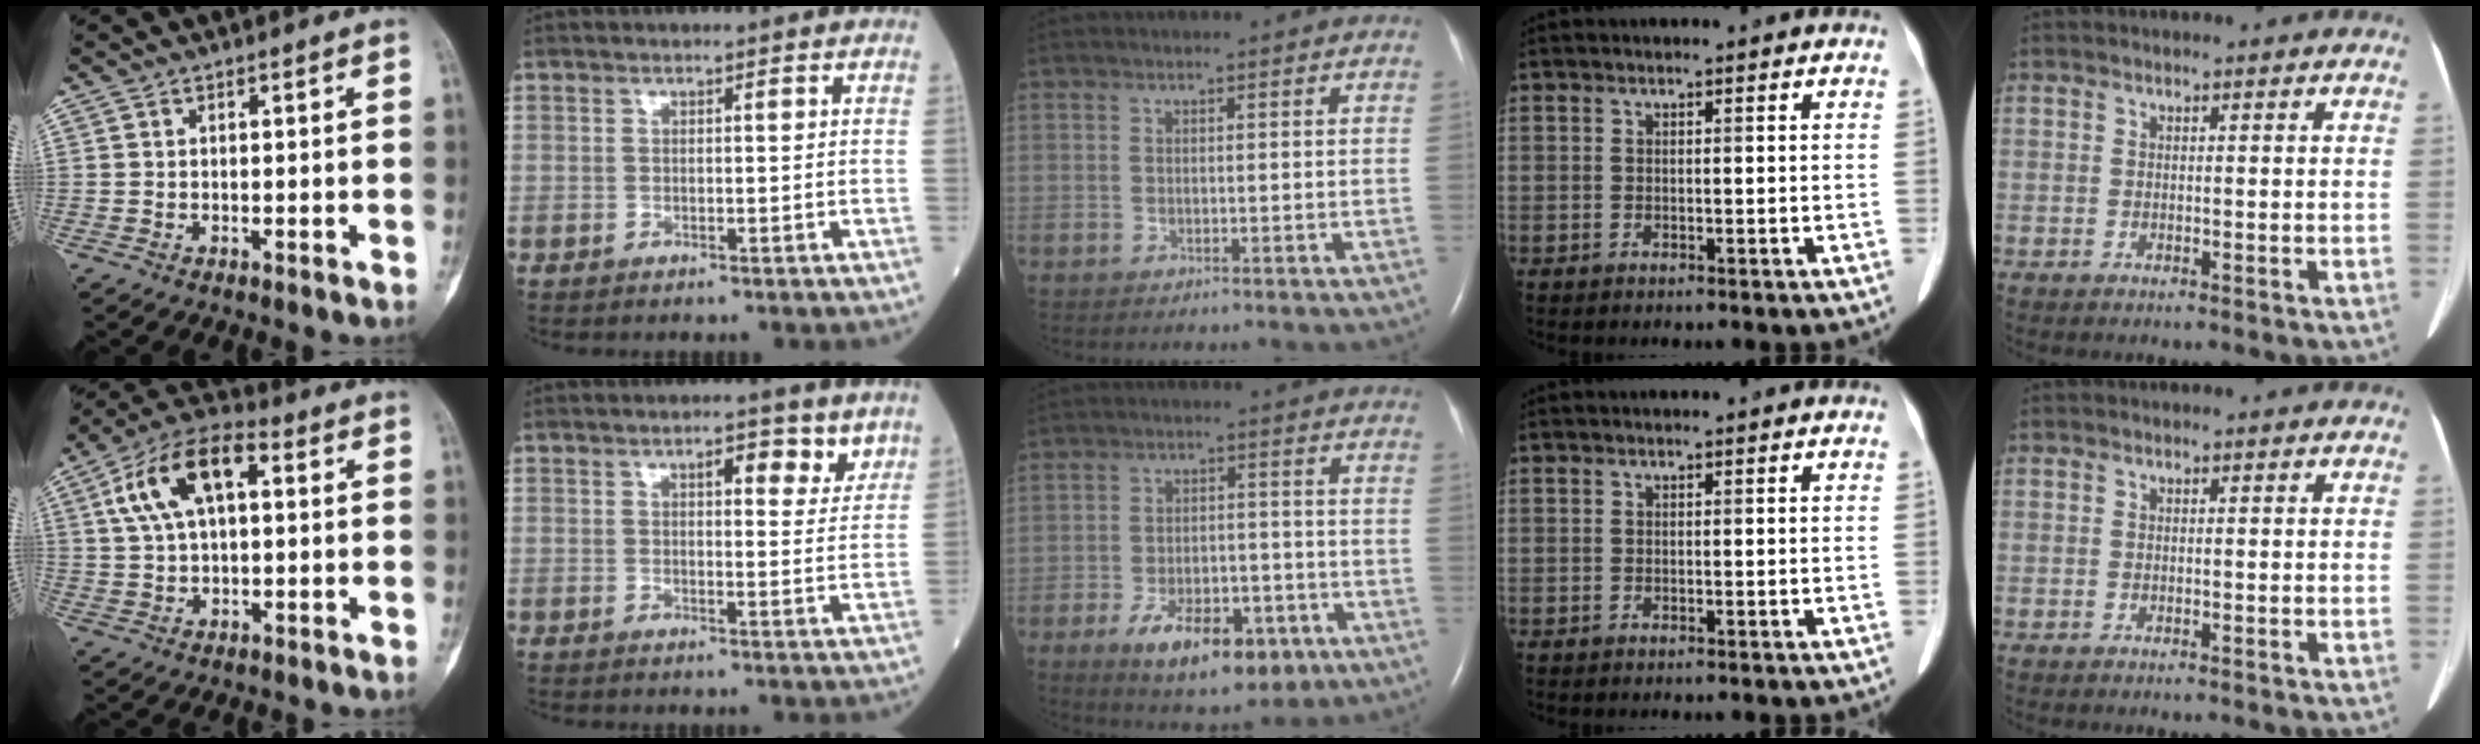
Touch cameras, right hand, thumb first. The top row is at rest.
{"thumb": {"total": 13.5, "force": [3.7, 7.0, 11.0], "torque": [-0.204, 0.028, 0.062]}, "index": {"total": 5.2, "force": [3.3, 1.8, 3.6], "torque": [-0.040, -0.003, 0.042]}, "middle": {"total": 12.7, "force": [-6.6, 5.8, 9.1], "torque": [-0.141, -0.005, -0.092]}}